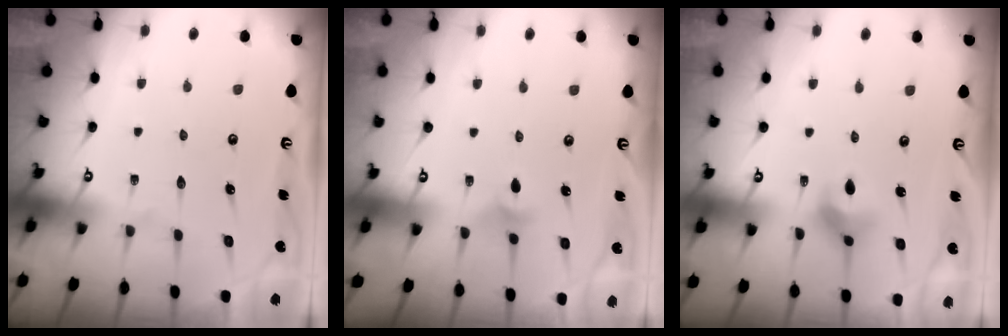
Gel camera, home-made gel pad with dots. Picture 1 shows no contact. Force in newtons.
{"total": 3.6, "press": 3.5, "slide": 0.9}
{"total": 5.7, "press": 5.6, "slide": 0.7}